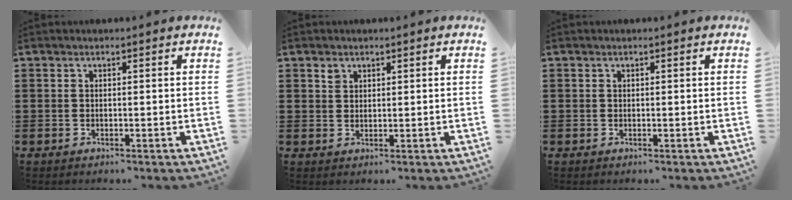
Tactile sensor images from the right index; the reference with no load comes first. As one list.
[{"total": 1.5, "force": [1.0, 1.0, 0.3], "torque": [-0.008, 0.002, 0.020]}, {"total": 0.0}]